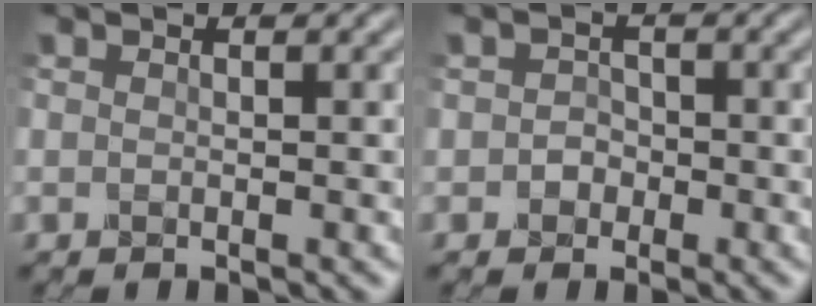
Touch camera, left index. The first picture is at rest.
{"total": 0.9, "force": [-0.2, 0.9, 0.0], "torque": [0.003, 0.008, -0.007]}